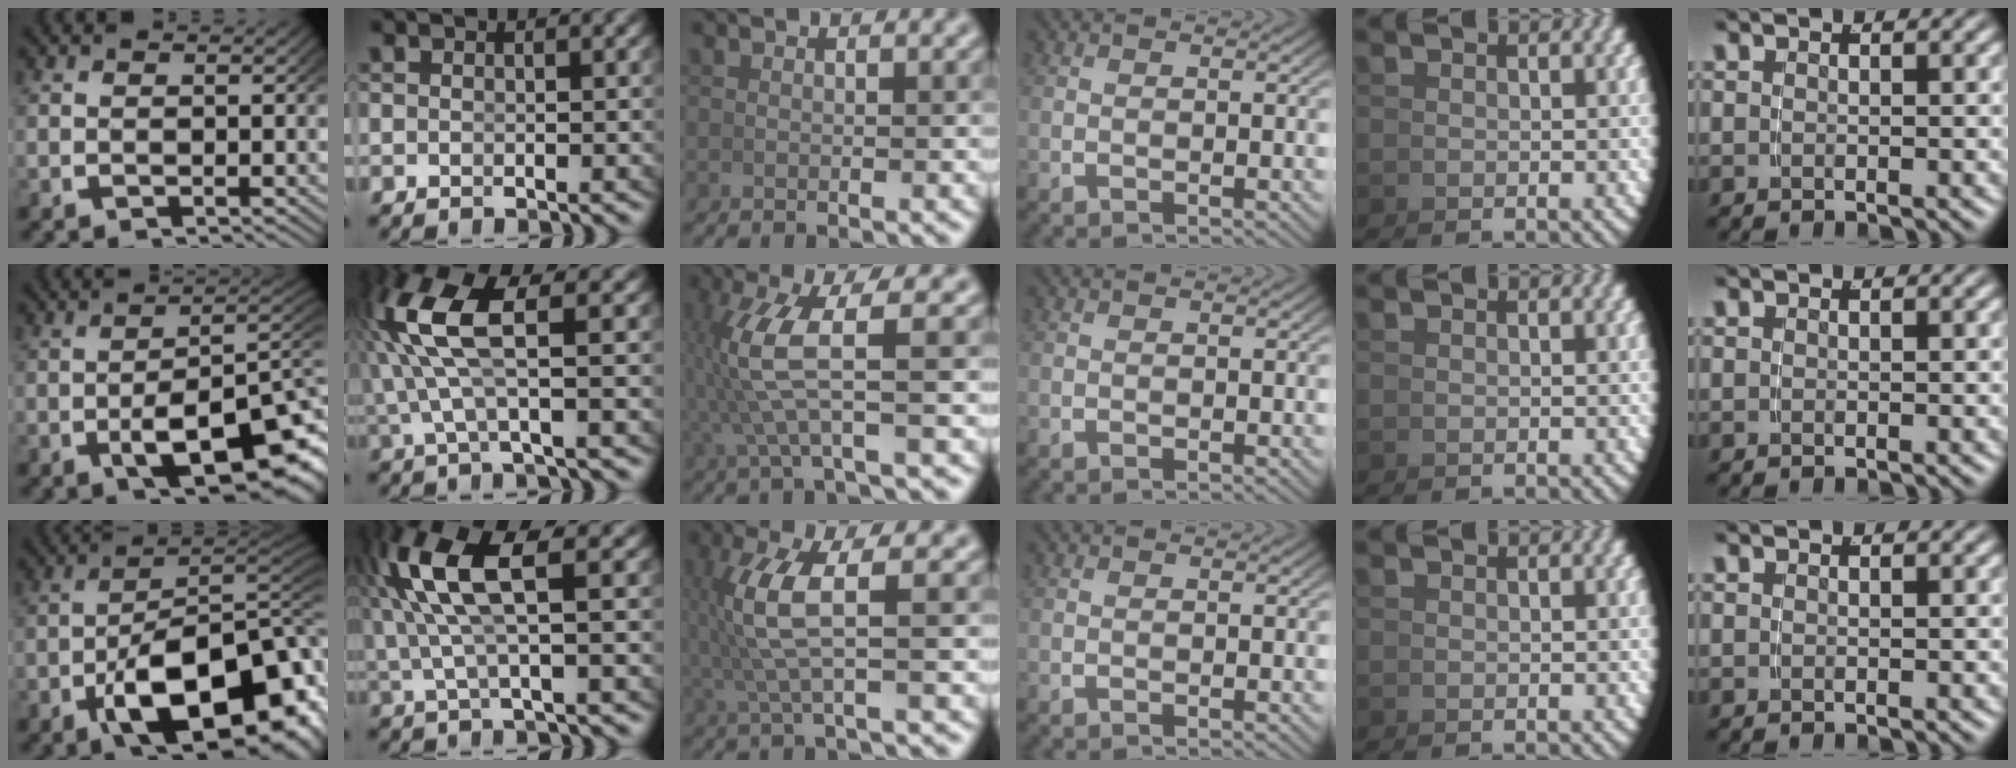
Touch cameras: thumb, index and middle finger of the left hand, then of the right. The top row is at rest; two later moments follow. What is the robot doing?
{"motion": "lift_and_place", "object": "bowl"}